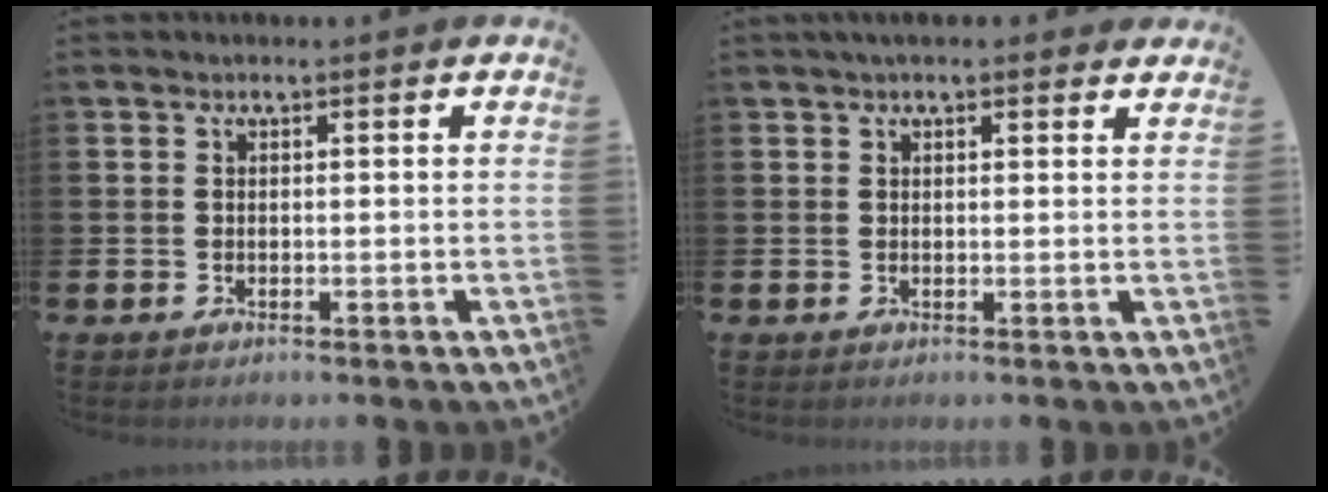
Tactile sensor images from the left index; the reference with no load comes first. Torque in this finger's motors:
{"motor_torque": [0.00, -2.14, -0.08, 0.21]}